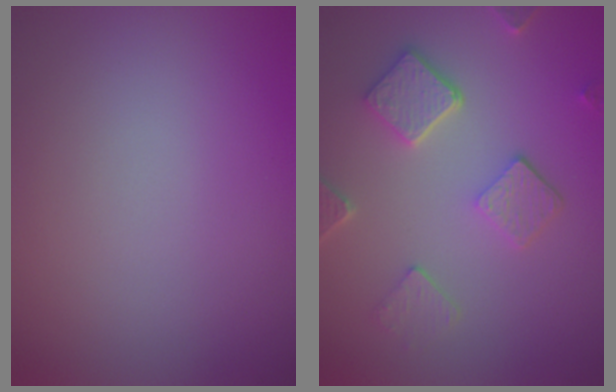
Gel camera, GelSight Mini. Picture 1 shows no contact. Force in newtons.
{"total": 4.8, "press": 3.7, "slide": 3.0}